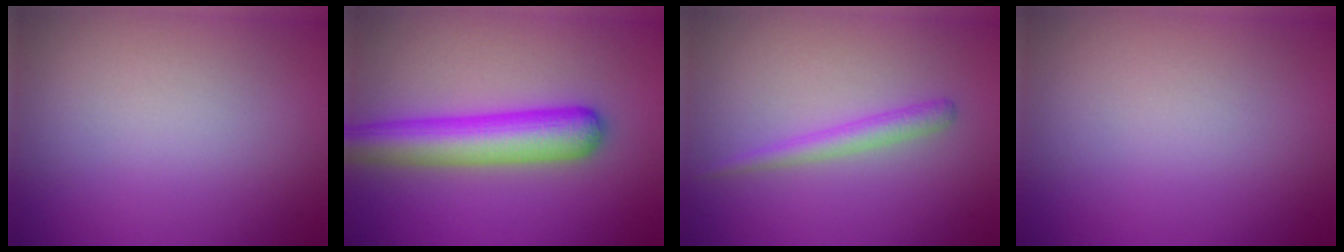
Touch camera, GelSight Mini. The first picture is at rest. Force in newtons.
{"total": 6.5, "press": 6.5, "slide": 0.3}
{"total": 1.9, "press": 1.8, "slide": 0.1}
{"total": 0.0}